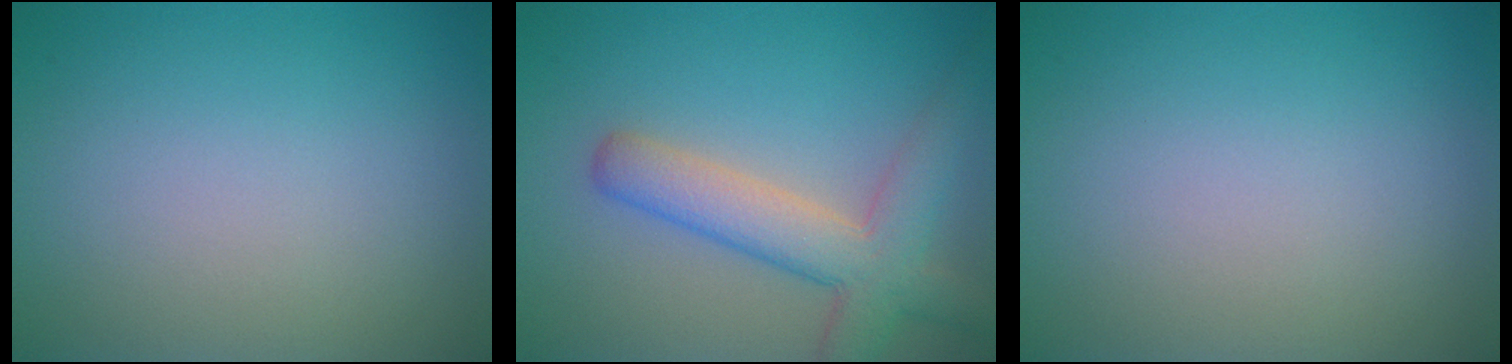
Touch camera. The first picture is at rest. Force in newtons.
{"total": 5.6, "press": 5.6, "slide": 0.2}
{"total": 0.0}